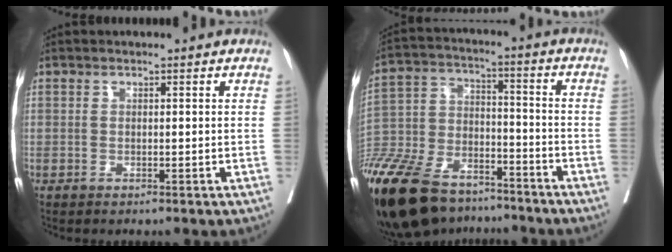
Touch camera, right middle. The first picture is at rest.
{"total": 27.0, "force": [-20.7, 10.9, 13.6], "torque": [-0.353, -0.046, -0.352]}